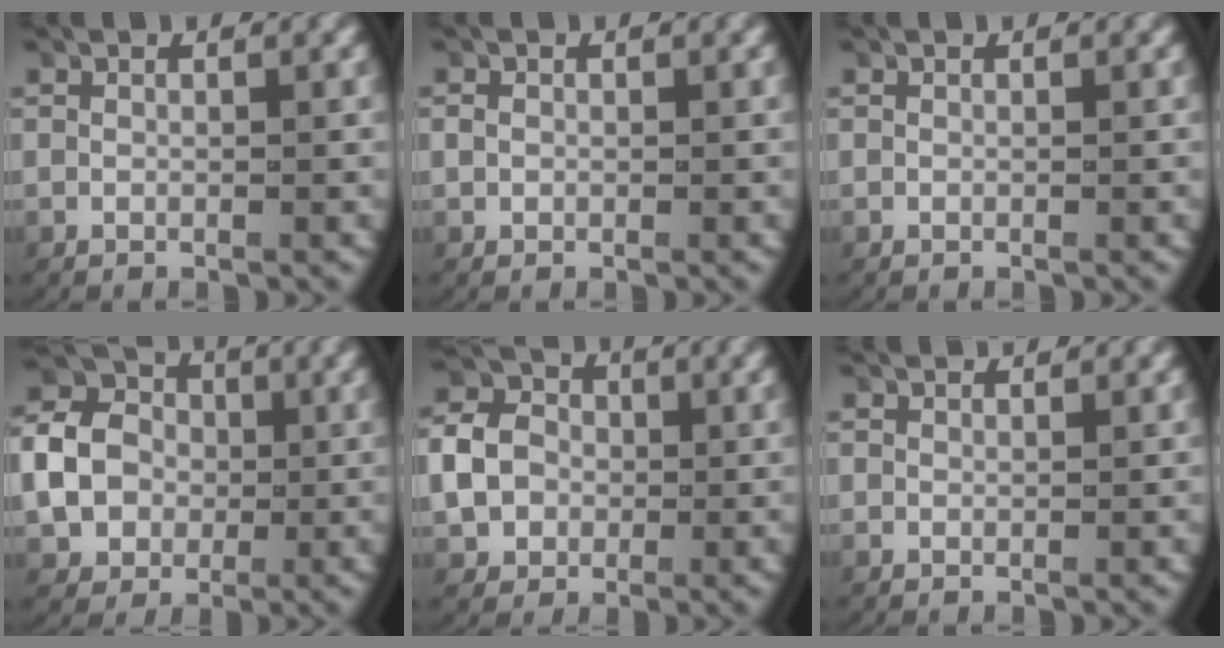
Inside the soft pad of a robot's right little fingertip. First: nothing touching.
{"total": 0.6, "force": [0.0, 0.5, 0.3], "torque": [-0.012, -0.001, 0.002]}
{"total": 0.0}
{"total": 7.2, "force": [0.3, 6.2, 3.7], "torque": [-0.074, -0.003, 0.002]}
{"total": 5.1, "force": [-0.1, 4.5, 2.5], "torque": [-0.054, -0.004, -0.002]}
{"total": 1.0, "force": [1.0, -0.1, 0.0], "torque": [0.004, 0.002, 0.018]}